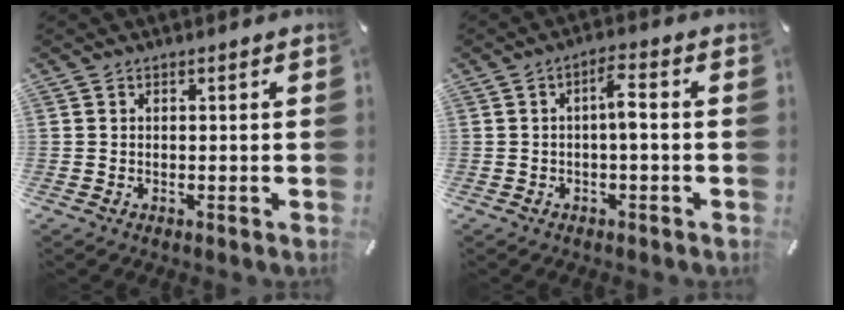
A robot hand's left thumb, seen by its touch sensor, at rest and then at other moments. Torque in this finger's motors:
{"motor_torque": [-0.13, 0.24, 0.00, -0.04, 0.16]}